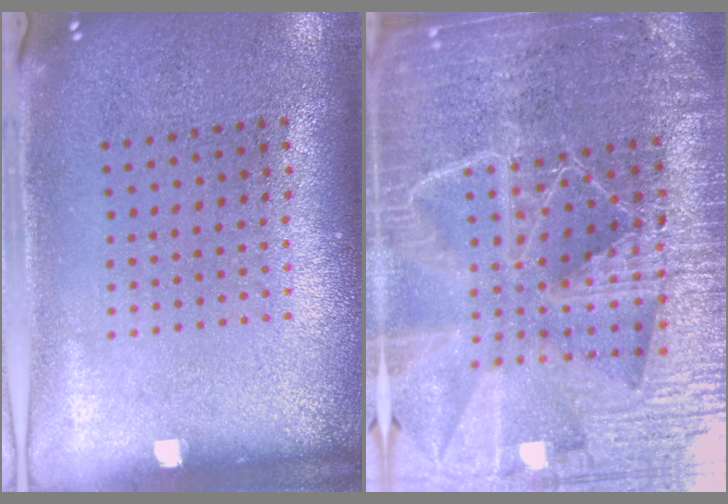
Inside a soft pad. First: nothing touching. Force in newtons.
{"total": 6.4, "press": 5.5, "slide": 3.2}